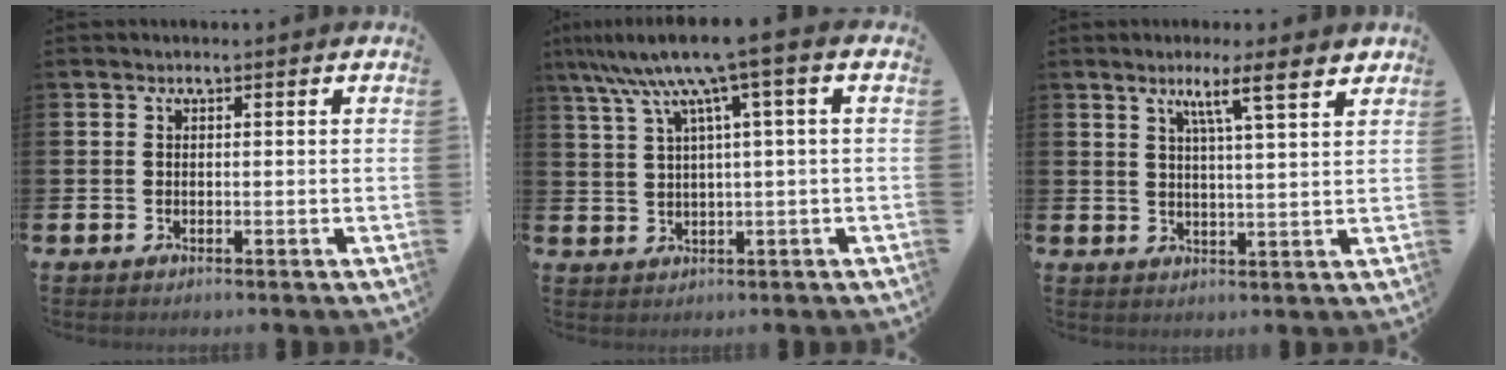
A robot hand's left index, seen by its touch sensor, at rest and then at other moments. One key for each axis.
{"total": 8.6, "fx": 4.0, "fy": 0.3, "fz": 7.6, "tx": -0.166, "ty": -0.008, "tz": 0.065}
{"total": 6.4, "fx": 4.8, "fy": 0.4, "fz": 4.2, "tx": -0.064, "ty": -0.030, "tz": 0.073}